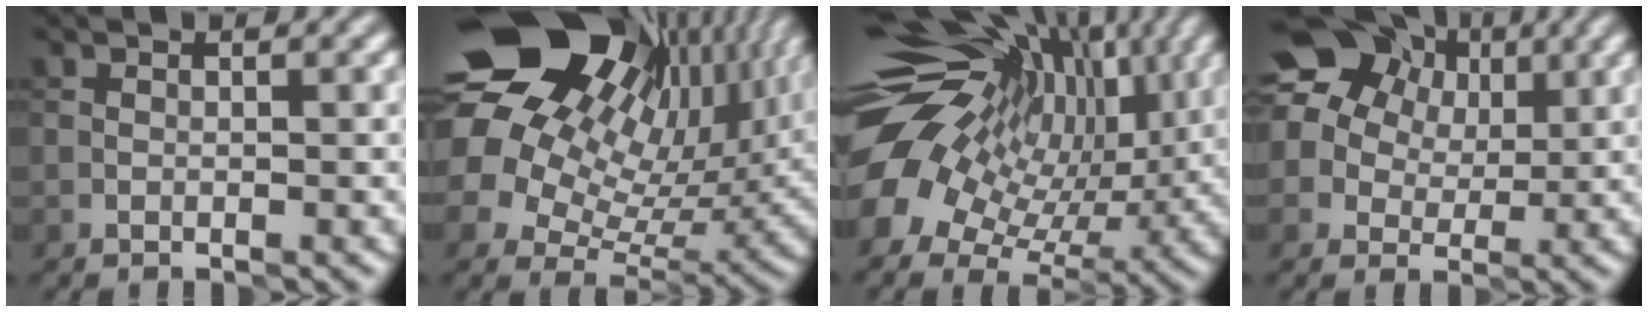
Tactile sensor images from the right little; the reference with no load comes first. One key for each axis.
{"total": 22.5, "fx": 9.7, "fy": 15.6, "fz": 12.9, "tx": -0.288, "ty": 0.052, "tz": 0.164}
{"total": 17.2, "fx": 4.1, "fy": 10.8, "fz": 12.7, "tx": -0.235, "ty": 0.011, "tz": 0.096}
{"total": 16.2, "fx": 7.6, "fy": 12.3, "fz": 7.3, "tx": -0.166, "ty": 0.036, "tz": 0.139}